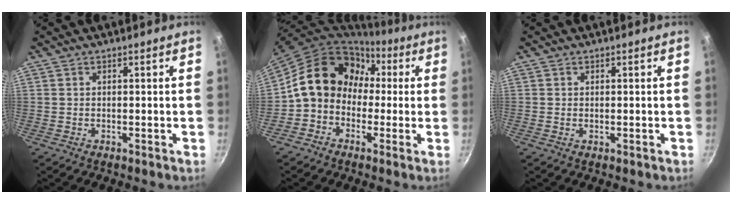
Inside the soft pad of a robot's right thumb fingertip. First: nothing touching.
{"total": 15.1, "force": [0.9, 12.6, 8.2], "torque": [-0.104, 0.050, -0.009]}
{"total": 0.0}